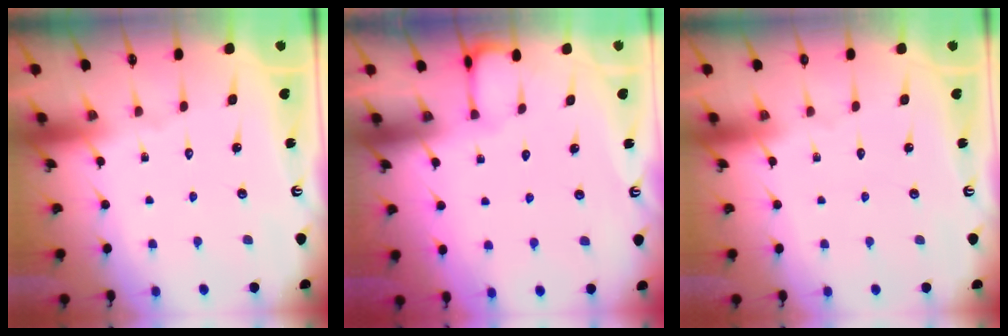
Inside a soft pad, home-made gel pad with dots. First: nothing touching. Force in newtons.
{"total": 0.9, "press": 0.9, "slide": 0.0}
{"total": 0.0}